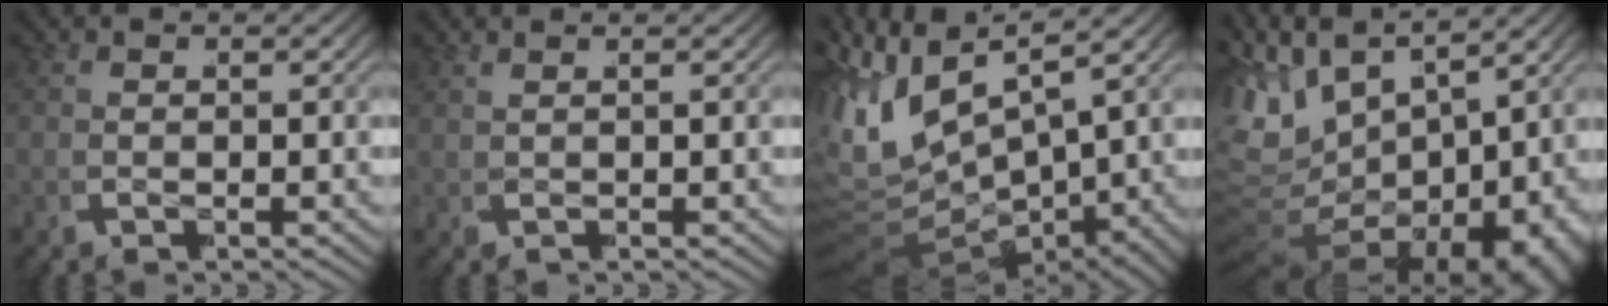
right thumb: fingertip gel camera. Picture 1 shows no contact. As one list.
[{"total": 1.5, "force": [0.9, -1.2, -0.1], "torque": [0.013, 0.015, 0.010]}, {"total": 12.8, "force": [0.3, 9.2, 8.9], "torque": [-0.213, -0.029, 0.007]}, {"total": 15.1, "force": [-1.8, 9.8, 11.4], "torque": [-0.225, -0.035, -0.011]}]